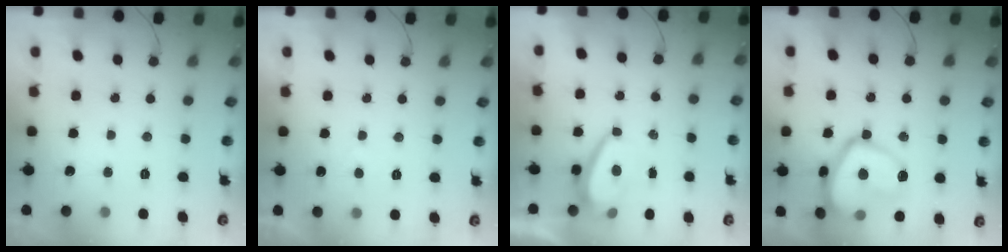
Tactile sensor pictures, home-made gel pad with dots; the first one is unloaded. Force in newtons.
{"total": 1.3, "press": 1.1, "slide": 0.6}
{"total": 2.8, "press": 2.7, "slide": 0.5}
{"total": 15.9, "press": 15.8, "slide": 1.6}